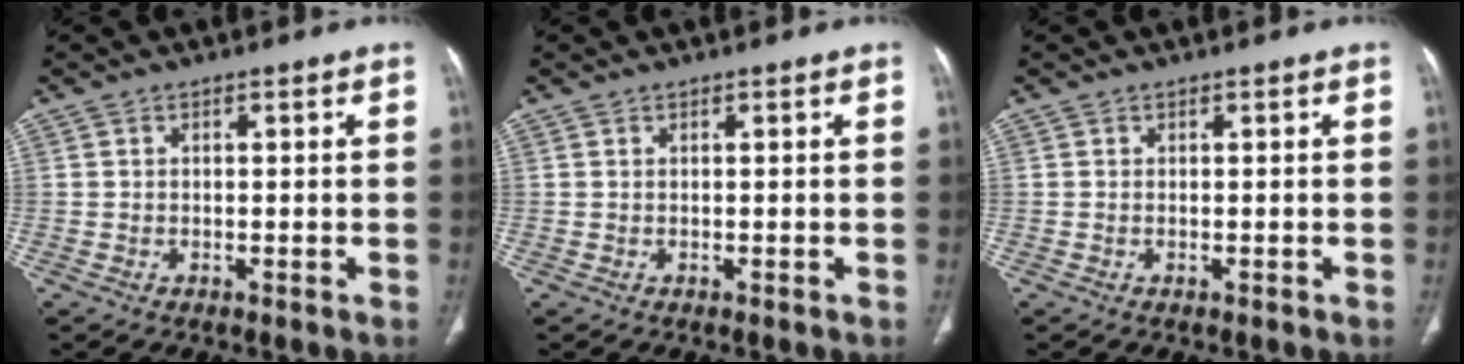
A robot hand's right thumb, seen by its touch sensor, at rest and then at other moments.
{"total": 0.0}
{"total": 0.0}